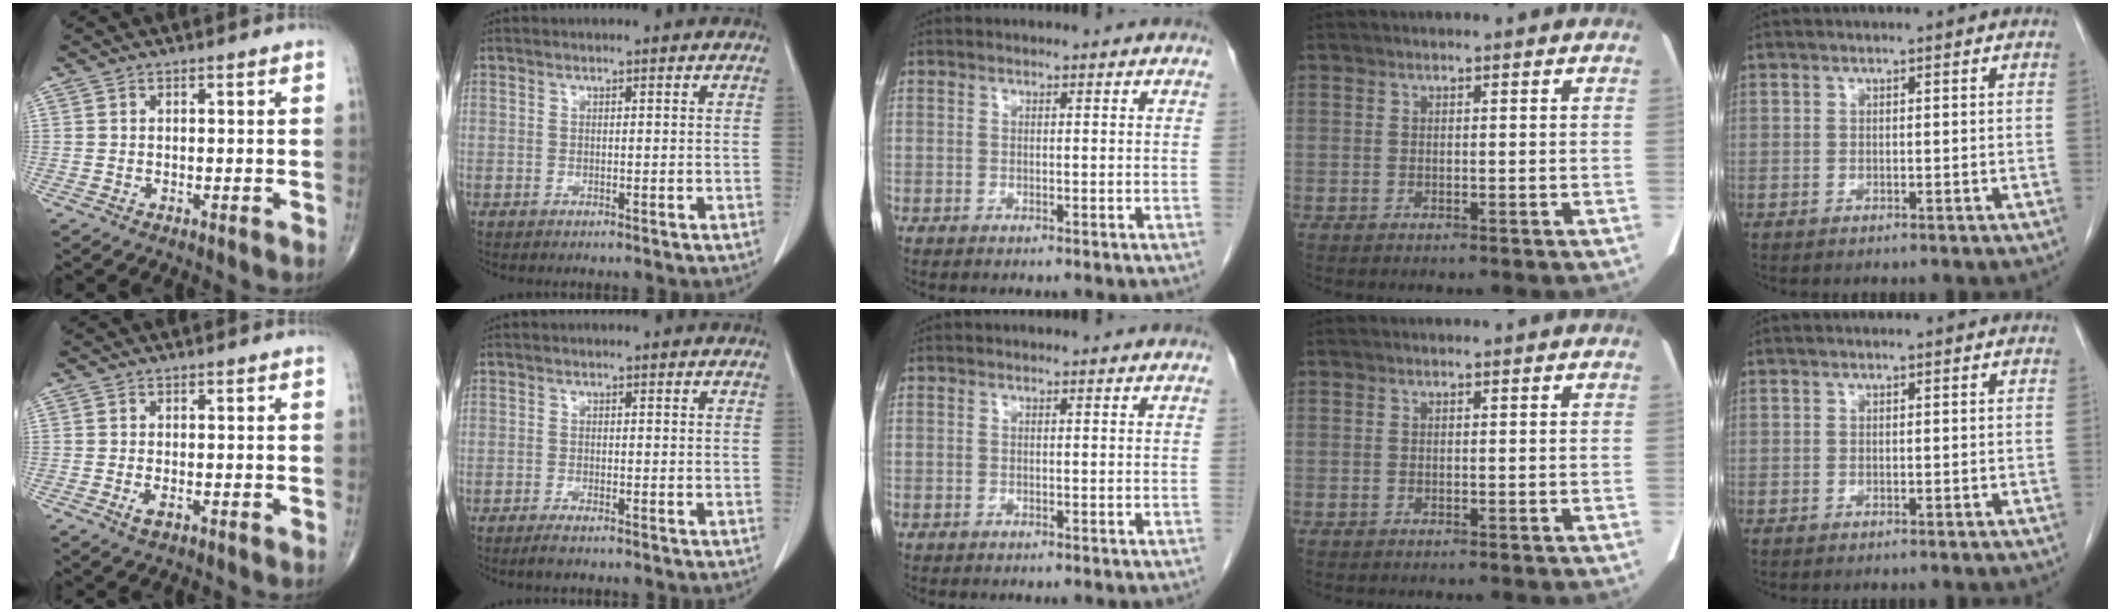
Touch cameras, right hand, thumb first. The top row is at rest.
{"thumb": {"total": 1.7, "force": [-0.6, 0.8, 1.4], "torque": [-0.030, -0.001, -0.010]}, "index": {"total": 1.8, "force": [-1.4, 0.2, 1.0], "torque": [-0.021, -0.003, -0.022]}}